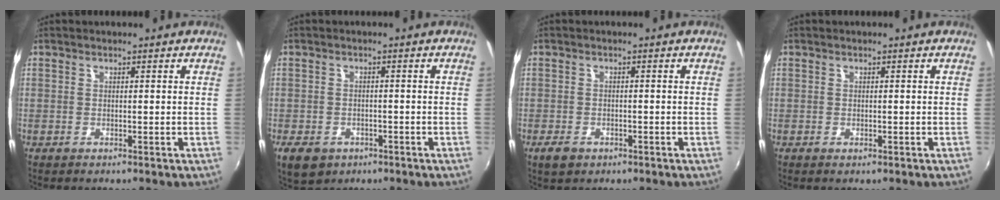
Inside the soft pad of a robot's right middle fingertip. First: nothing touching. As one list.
[{"total": 6.5, "force": [-3.5, 4.3, 3.3], "torque": [-0.078, -0.016, -0.054]}, {"total": 3.2, "force": [-1.9, 1.9, 1.7], "torque": [-0.038, -0.004, -0.030]}, {"total": 0.0}]